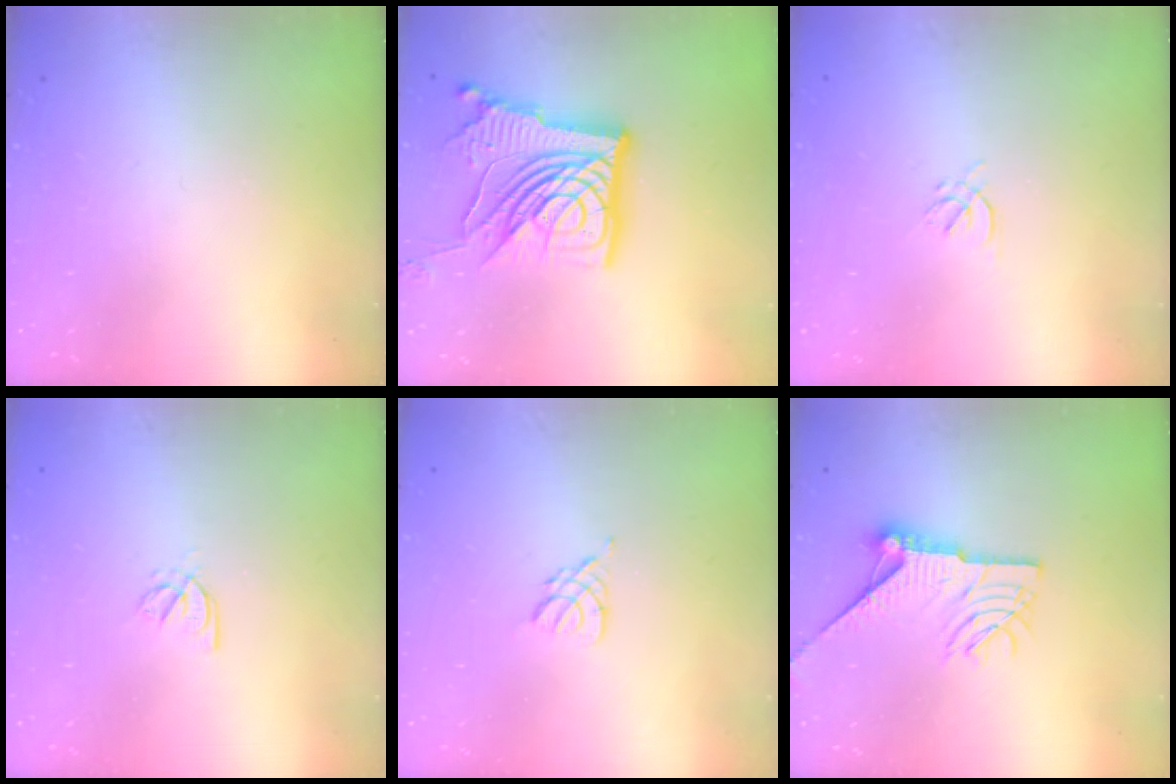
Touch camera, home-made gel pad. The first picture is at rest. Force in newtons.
{"total": 22.5, "press": 22.4, "slide": 2.7}
{"total": 1.7, "press": 1.6, "slide": 0.6}
{"total": 2.9, "press": 2.8, "slide": 0.8}
{"total": 3.0, "press": 3.0, "slide": 0.6}
{"total": 13.8, "press": 13.8, "slide": 0.6}